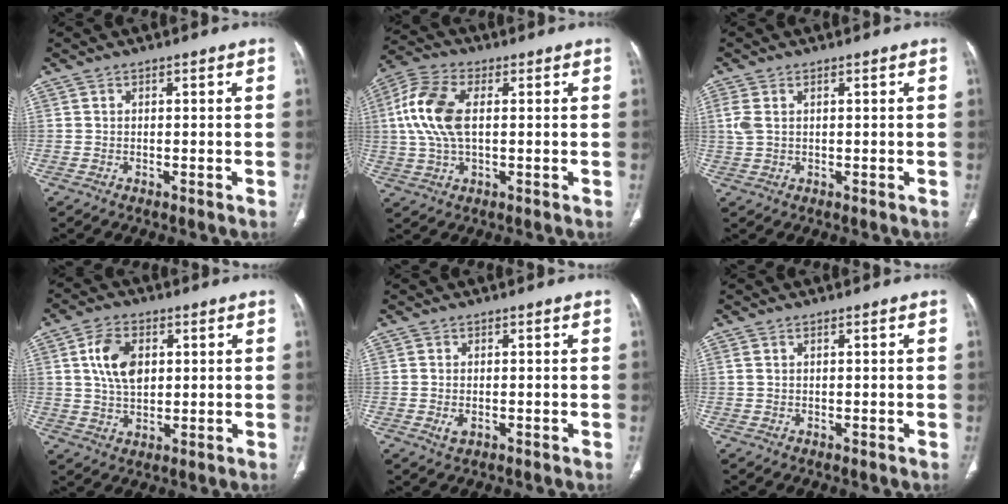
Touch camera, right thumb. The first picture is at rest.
{"total": 11.7, "force": [1.5, 6.3, 9.8], "torque": [-0.224, 0.015, 0.027]}
{"total": 3.2, "force": [0.9, 1.8, 2.5], "torque": [-0.079, 0.010, 0.024]}
{"total": 8.9, "force": [2.2, 5.6, 6.5], "torque": [-0.111, -0.005, 0.044]}
{"total": 1.8, "force": [-0.4, 1.1, 1.4], "torque": [-0.032, -0.003, -0.004]}
{"total": 1.0, "force": [0.5, 0.4, 0.8], "torque": [-0.024, 0.012, 0.016]}